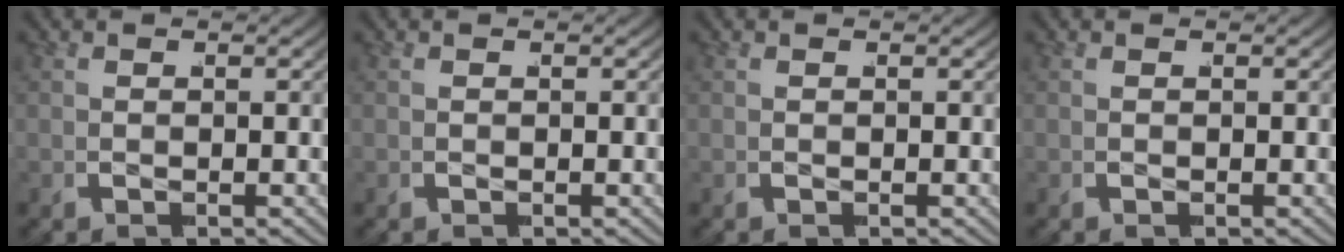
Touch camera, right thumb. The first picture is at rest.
{"total": 0.0}
{"total": 0.0}
{"total": 0.0}